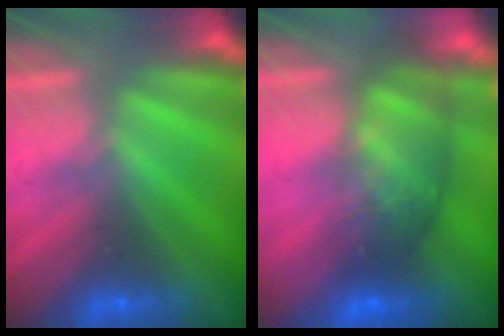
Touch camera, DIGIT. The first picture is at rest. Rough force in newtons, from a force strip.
{"total": 7.4}